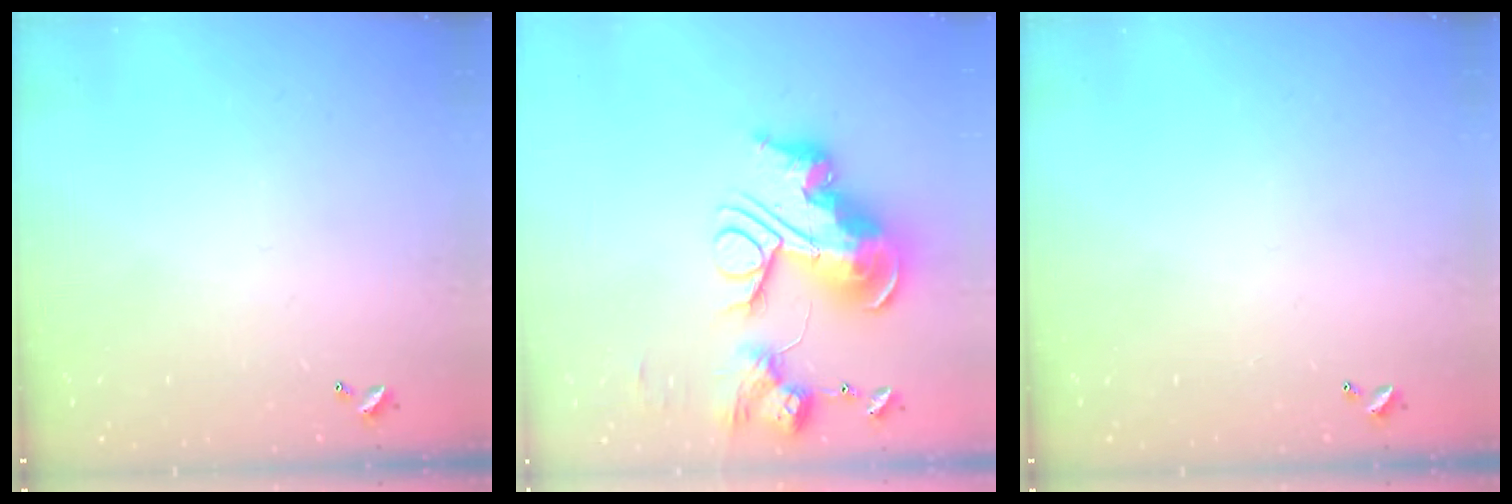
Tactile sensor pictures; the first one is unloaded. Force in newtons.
{"total": 0.7, "press": 0.7, "slide": 0.0}
{"total": 0.0}